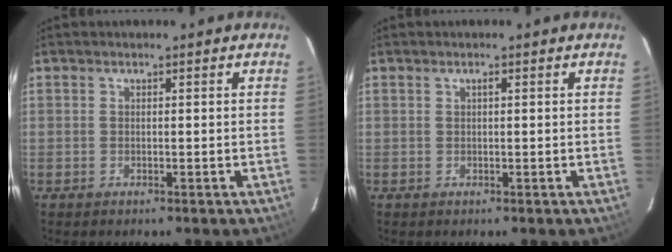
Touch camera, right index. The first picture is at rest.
{"total": 0.5, "force": [0.2, 0.2, 0.4], "torque": [-0.008, 0.004, 0.003]}